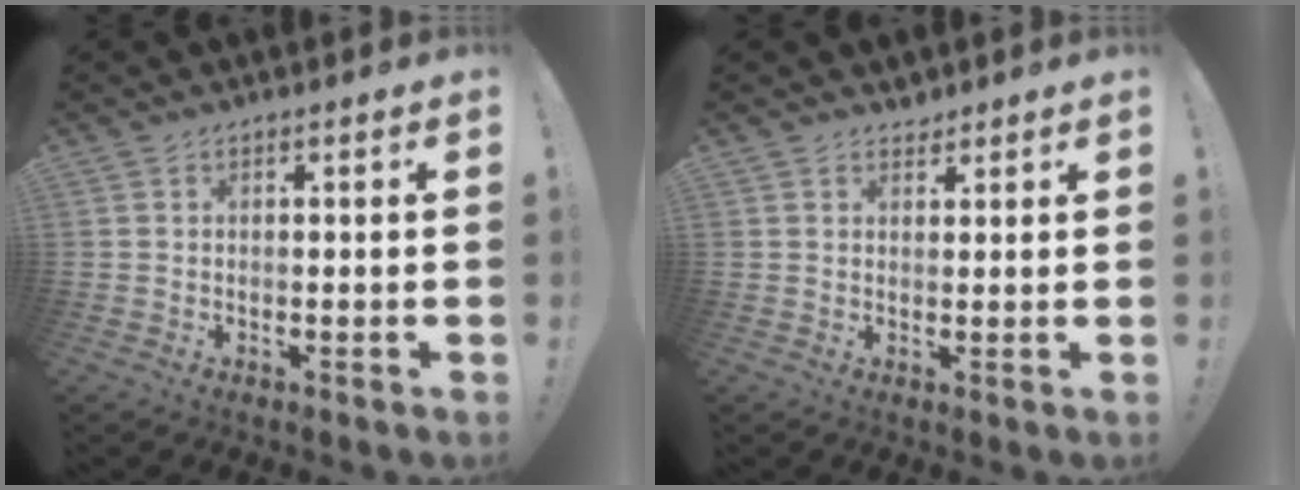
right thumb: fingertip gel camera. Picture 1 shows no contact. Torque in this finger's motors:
{"motor_torque": [-0.09, -0.09, 0.01, -0.01, 0.00]}